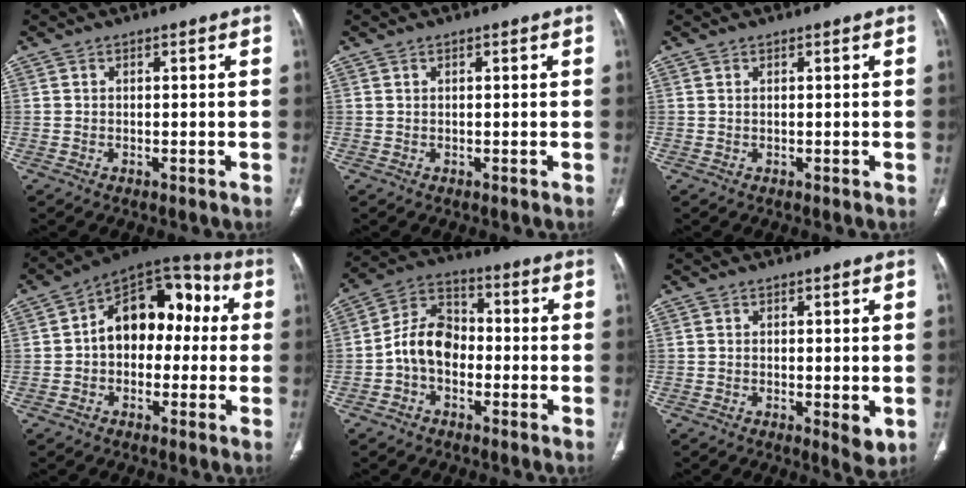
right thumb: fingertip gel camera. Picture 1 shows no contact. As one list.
[{"total": 0.0}, {"total": 0.0}, {"total": 15.5, "force": [0.8, 10.4, 11.5], "torque": [-0.124, 0.054, -0.003]}, {"total": 9.3, "force": [-2.0, 6.7, 6.2], "torque": [-0.099, 0.037, -0.051]}, {"total": 3.6, "force": [-0.7, 1.4, 3.3], "torque": [-0.043, -0.010, -0.008]}]